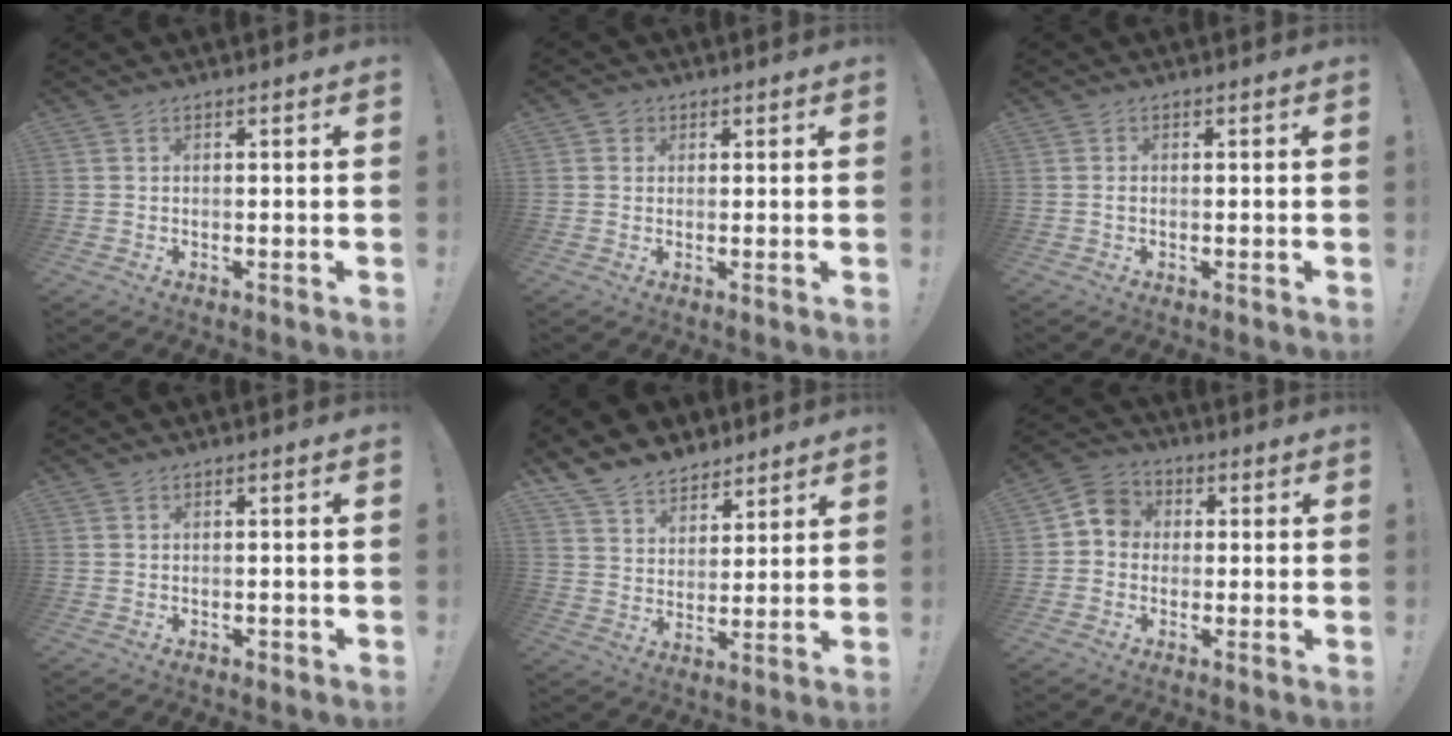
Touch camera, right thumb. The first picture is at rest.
{"total": 2.2, "force": [0.7, 2.0, 0.4], "torque": [-0.004, 0.002, 0.011]}
{"total": 0.5, "force": [-0.2, 0.2, 0.4], "torque": [-0.016, 0.003, -0.002]}
{"total": 0.7, "force": [-0.5, 0.5, 0.1], "torque": [-0.002, 0.003, -0.008]}
{"total": 10.0, "force": [8.0, 5.8, 1.7], "torque": [-0.038, -0.061, 0.159]}
{"total": 7.2, "force": [-0.2, 6.6, 2.9], "torque": [-0.043, 0.024, 0.002]}